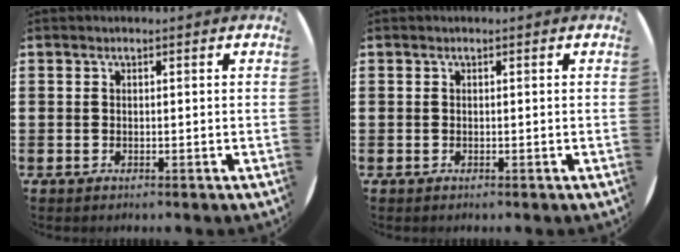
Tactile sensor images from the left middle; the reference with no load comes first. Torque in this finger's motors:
{"motor_torque": [0.32, -0.65, 0.10, 0.02]}